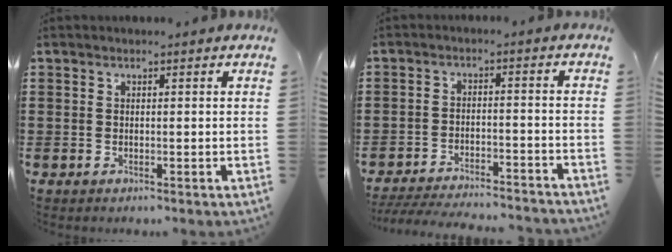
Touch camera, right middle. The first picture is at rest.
{"total": 5.2, "force": [-5.1, 0.2, 1.0], "torque": [-0.019, -0.002, -0.102]}